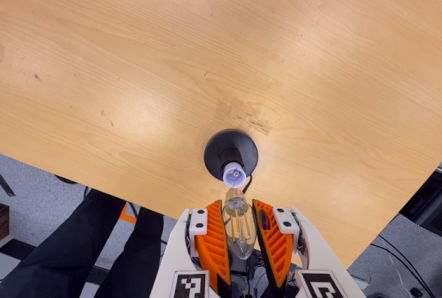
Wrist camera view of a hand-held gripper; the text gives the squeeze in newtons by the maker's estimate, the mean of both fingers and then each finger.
{"total": 13.3, "left": 13.7, "right": 12.9}